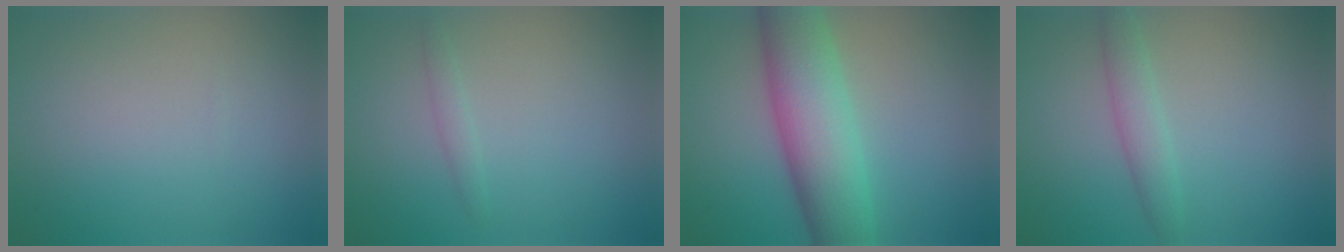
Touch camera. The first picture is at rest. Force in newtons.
{"total": 1.0, "press": 1.0, "slide": 0.1}
{"total": 9.1, "press": 9.1, "slide": 0.1}
{"total": 2.3, "press": 2.3, "slide": 0.1}